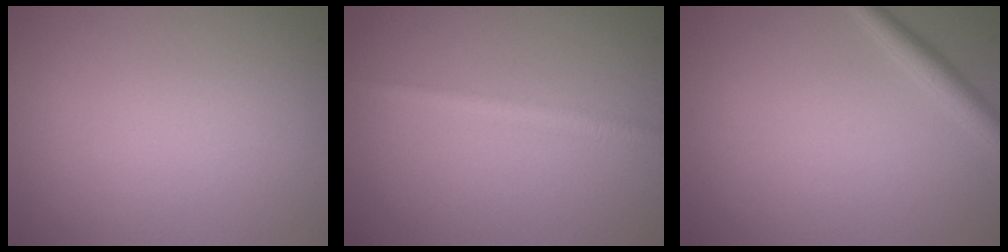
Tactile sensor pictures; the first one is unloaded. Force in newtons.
{"total": 1.9, "press": 1.9, "slide": 0.1}
{"total": 2.0, "press": 2.0, "slide": 0.1}